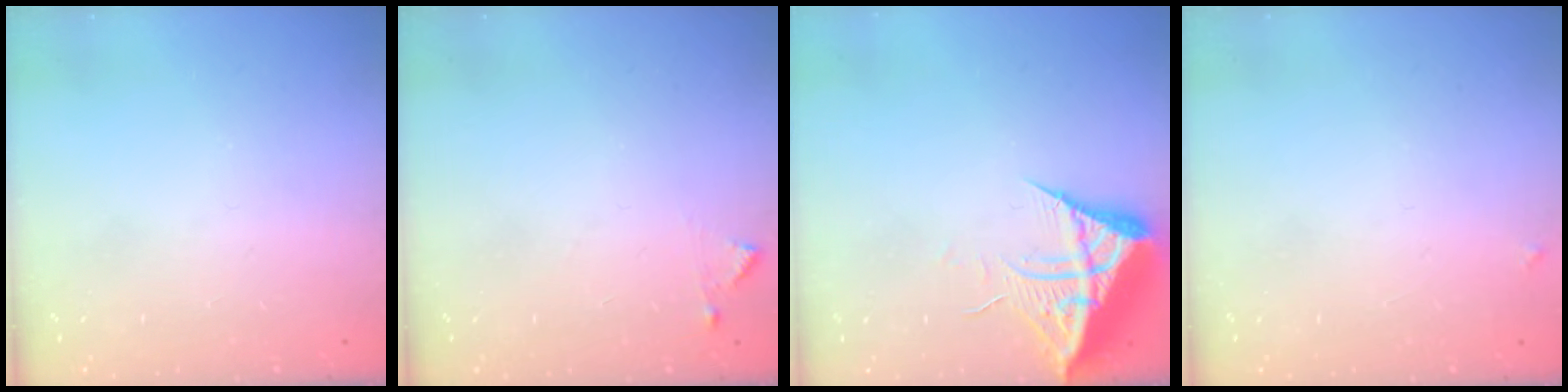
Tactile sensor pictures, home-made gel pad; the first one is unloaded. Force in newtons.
{"total": 4.4, "press": 4.3, "slide": 0.4}
{"total": 13.1, "press": 13.1, "slide": 0.9}
{"total": 3.3, "press": 3.3, "slide": 0.4}